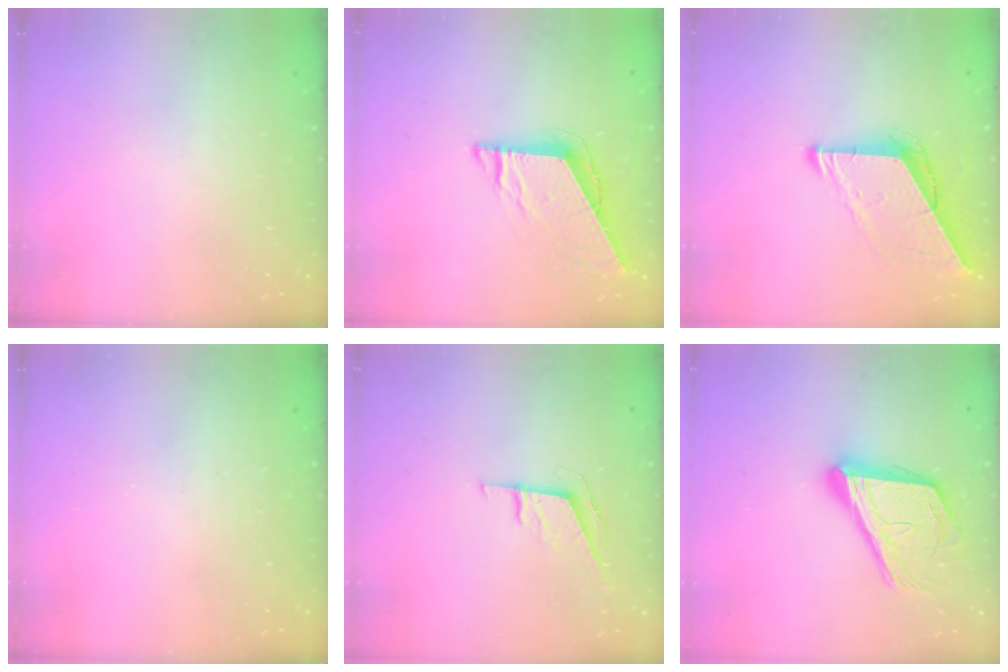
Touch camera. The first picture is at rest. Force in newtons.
{"total": 7.6, "press": 7.6, "slide": 0.3}
{"total": 10.0, "press": 9.9, "slide": 1.0}
{"total": 0.0}
{"total": 5.9, "press": 5.7, "slide": 1.3}
{"total": 19.7, "press": 19.6, "slide": 2.3}